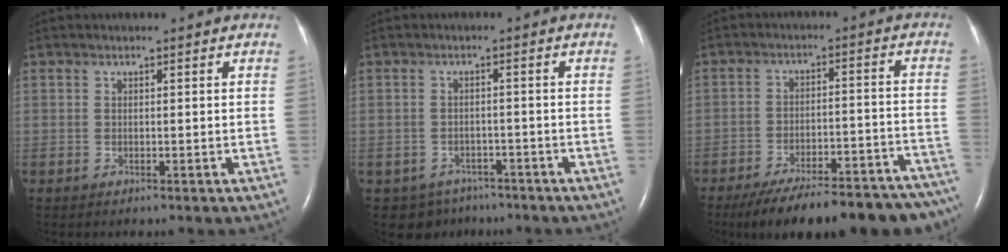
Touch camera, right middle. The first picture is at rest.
{"total": 4.7, "force": [-3.5, 3.2, 0.0], "torque": [0.004, 0.011, -0.046]}
{"total": 24.4, "force": [-20.8, 5.7, 11.5], "torque": [-0.117, 0.002, -0.273]}